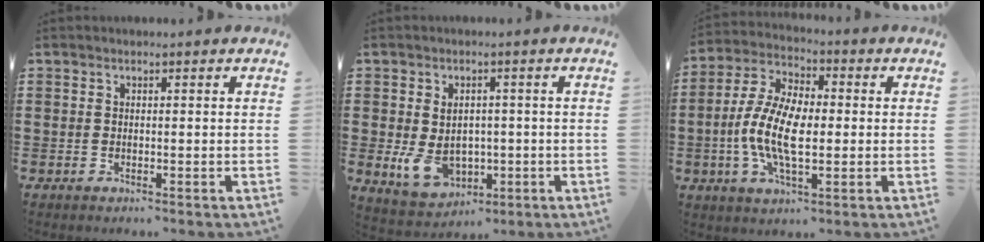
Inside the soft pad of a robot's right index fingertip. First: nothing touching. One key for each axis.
{"total": 6.0, "fx": -0.7, "fy": 4.5, "fz": 4.0, "tx": -0.091, "ty": 0.001, "tz": -0.016}
{"total": 9.9, "fx": -1.7, "fy": 4.4, "fz": 8.7, "tx": -0.200, "ty": -0.006, "tz": -0.037}